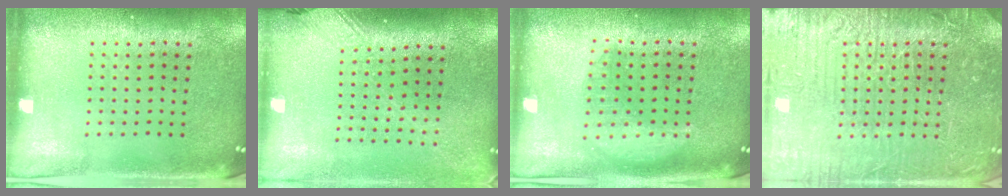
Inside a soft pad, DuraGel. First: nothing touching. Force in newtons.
{"total": 1.8, "press": 1.4, "slide": 1.1}
{"total": 1.3, "press": 1.3, "slide": 0.2}
{"total": 5.5, "press": 5.5, "slide": 0.7}